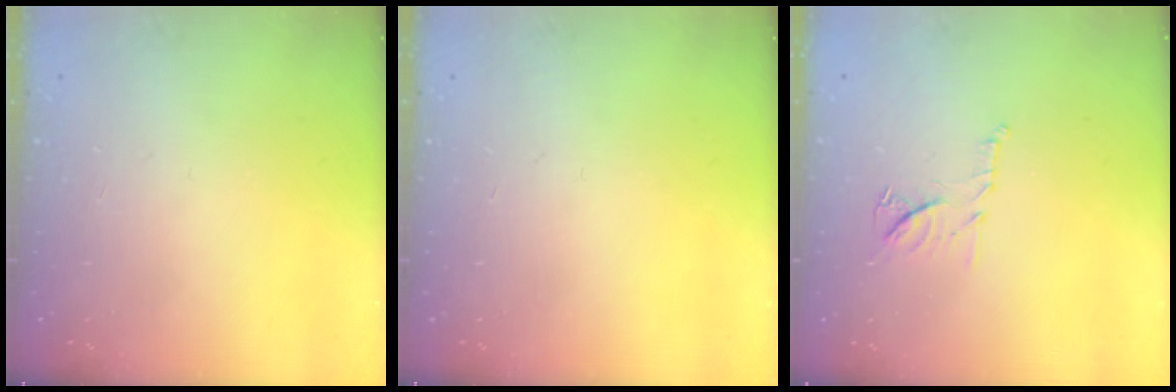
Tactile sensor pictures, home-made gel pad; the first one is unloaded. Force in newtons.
{"total": 0.0}
{"total": 9.1, "press": 9.1, "slide": 0.2}